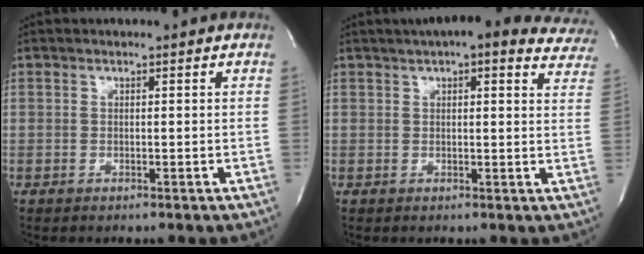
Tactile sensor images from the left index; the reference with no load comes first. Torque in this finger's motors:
{"motor_torque": [0.30, -0.30, 0.01, -0.09]}